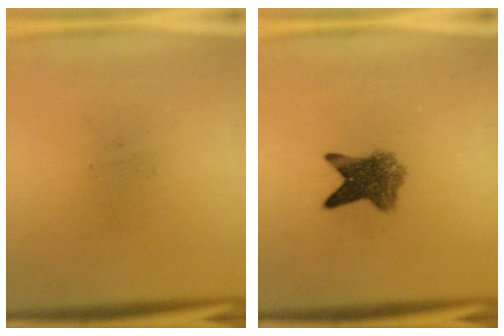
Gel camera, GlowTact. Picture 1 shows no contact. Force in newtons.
{"total": 6.2}